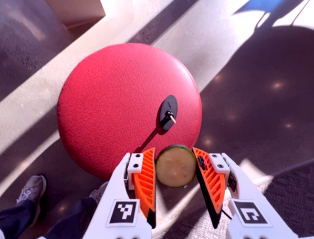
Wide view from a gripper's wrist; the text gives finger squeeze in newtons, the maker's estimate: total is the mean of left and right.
{"total": 10.1, "left": 10.1, "right": 10.0}